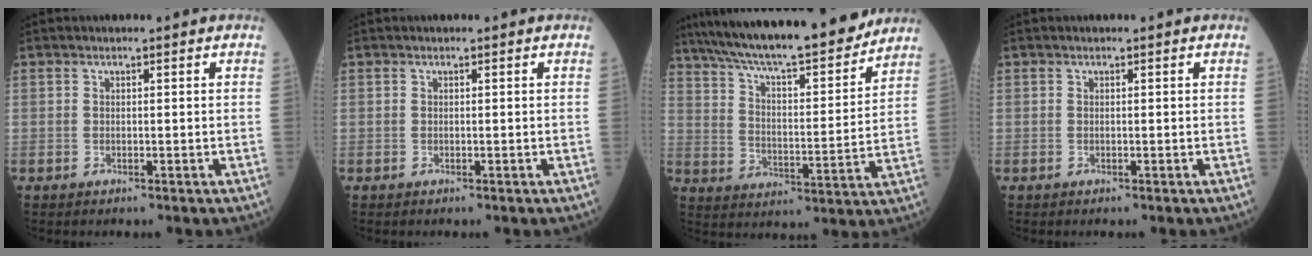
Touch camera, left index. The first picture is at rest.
{"total": 0.0}
{"total": 23.5, "force": [20.3, 2.9, 11.4], "torque": [-0.196, 0.003, 0.304]}
{"total": 0.0}